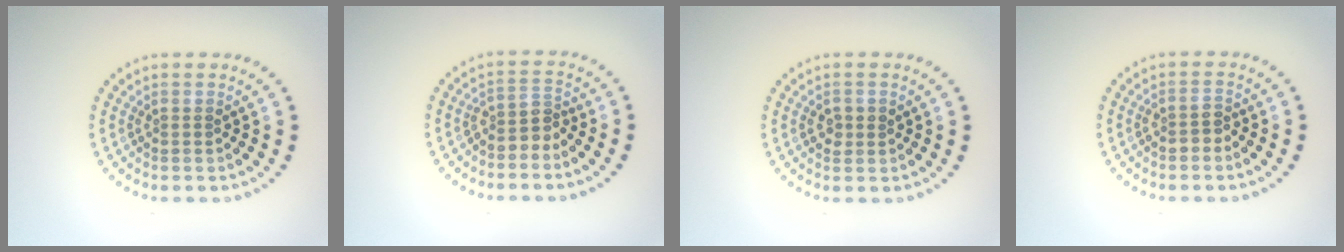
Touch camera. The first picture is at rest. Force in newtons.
{"total": 2.2, "press": 1.5, "slide": 1.6}
{"total": 1.5, "press": 1.5, "slide": 0.2}
{"total": 1.5, "press": 1.3, "slide": 0.7}